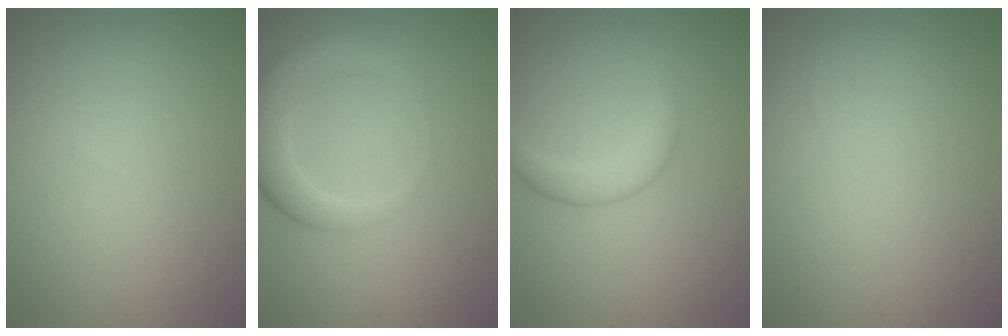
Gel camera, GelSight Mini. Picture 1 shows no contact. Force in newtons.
{"total": 4.8, "press": 4.7, "slide": 0.5}
{"total": 2.4, "press": 2.4, "slide": 0.1}
{"total": 0.0}